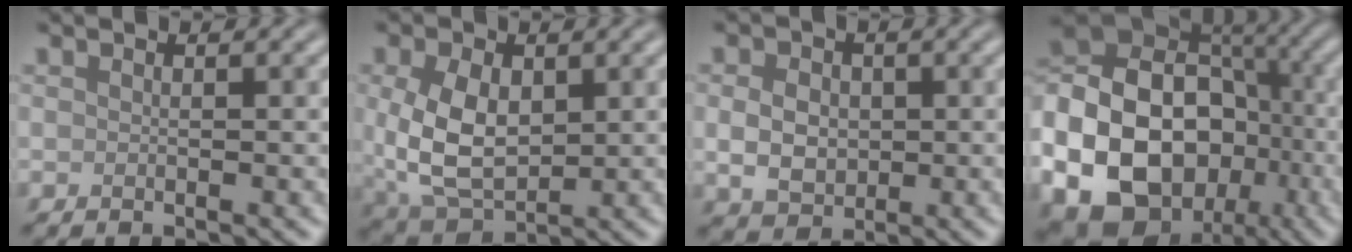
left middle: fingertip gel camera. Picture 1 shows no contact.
{"total": 7.1, "force": [0.5, 4.6, 5.4], "torque": [-0.124, -0.004, 0.017]}
{"total": 3.8, "force": [0.0, 3.0, 2.3], "torque": [-0.046, -0.001, -0.001]}
{"total": 22.6, "force": [-6.6, 18.5, 11.2], "torque": [-0.223, -0.028, -0.134]}